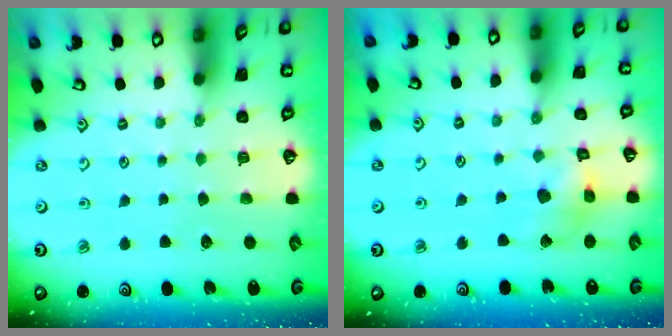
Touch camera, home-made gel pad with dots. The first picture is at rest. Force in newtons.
{"total": 11.4, "press": 11.3, "slide": 1.4}